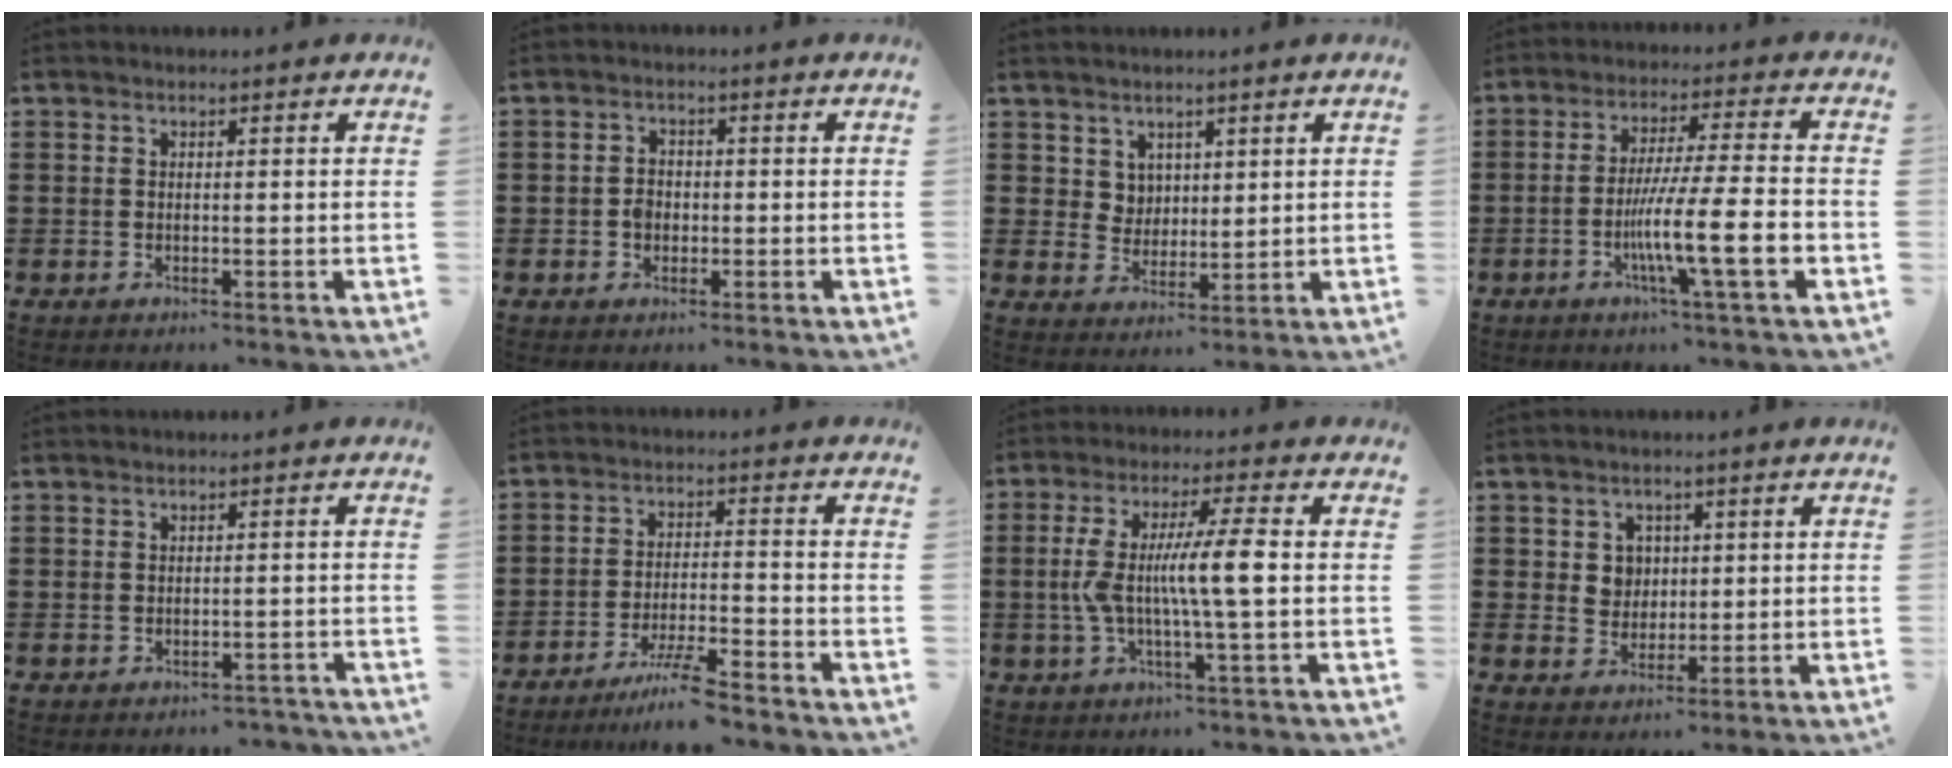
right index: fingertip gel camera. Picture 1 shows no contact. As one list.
[{"total": 2.3, "force": [-0.5, 1.8, 1.3], "torque": [-0.027, 0.005, -0.012]}, {"total": 3.8, "force": [2.8, 2.6, 0.5], "torque": [-0.024, 0.003, 0.054]}, {"total": 11.5, "force": [-3.7, 0.7, 10.8], "torque": [-0.198, -0.012, -0.068]}, {"total": 1.5, "force": [-1.3, 0.6, 0.0], "torque": [-0.005, 0.001, -0.029]}, {"total": 6.3, "force": [-5.5, -0.4, 3.1], "torque": [-0.064, -0.016, -0.103]}, {"total": 9.2, "force": [-0.5, 0.5, 9.2], "torque": [-0.177, -0.005, -0.018]}, {"total": 3.4, "force": [1.1, 3.0, 1.2], "torque": [-0.028, 0.005, 0.019]}]